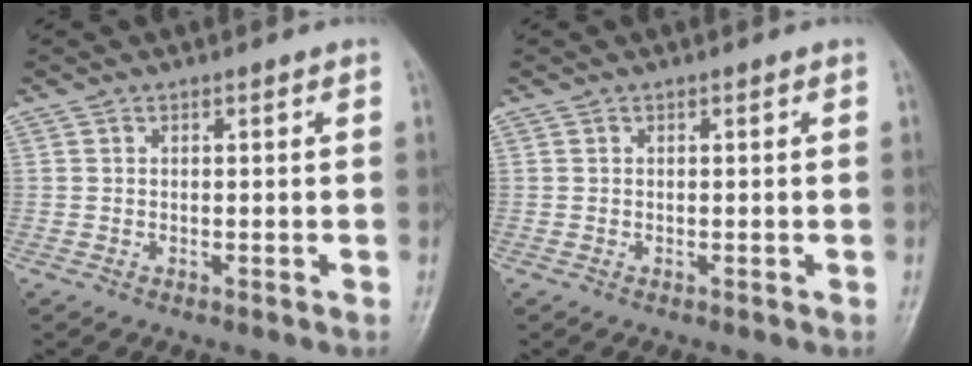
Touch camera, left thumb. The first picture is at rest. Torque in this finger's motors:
{"motor_torque": [0.00, 0.00, 0.00, 0.00, 0.00]}